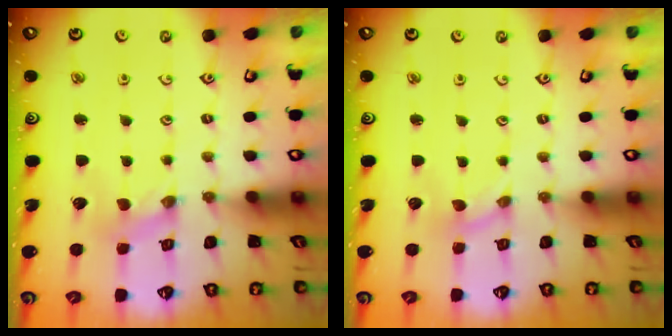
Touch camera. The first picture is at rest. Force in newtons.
{"total": 0.0}